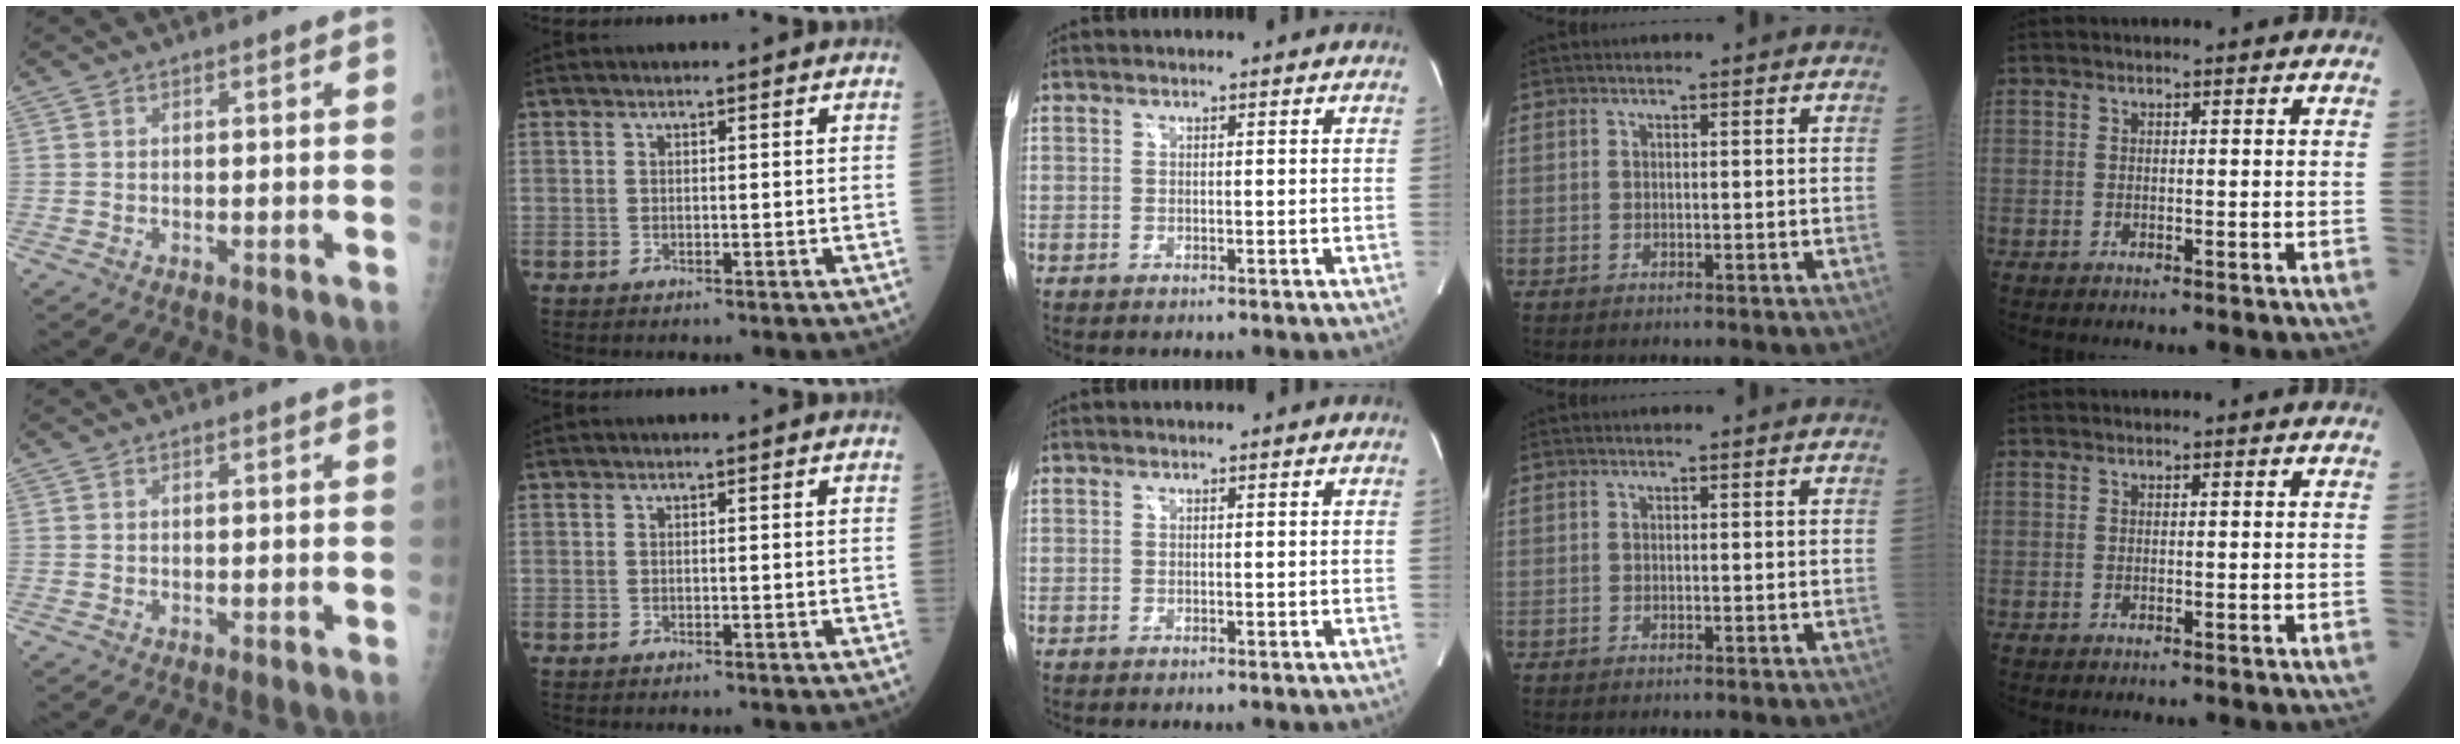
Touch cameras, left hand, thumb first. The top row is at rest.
{}